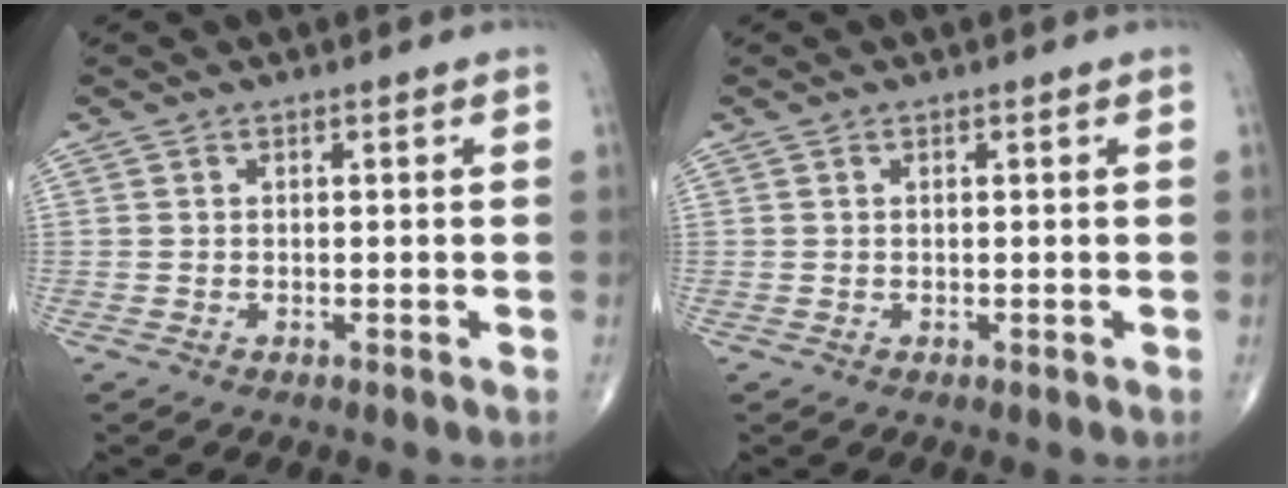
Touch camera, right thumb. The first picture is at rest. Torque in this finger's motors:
{"motor_torque": [-0.08, -0.17, 0.02, 0.06, 0.02]}